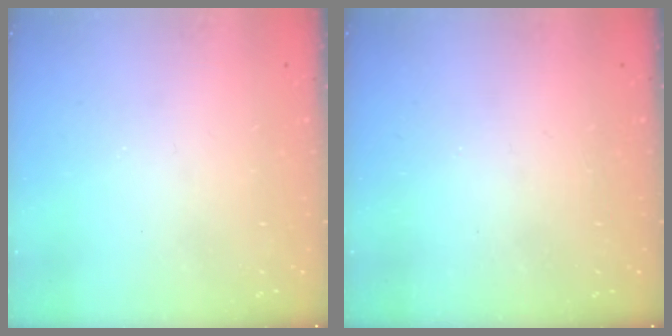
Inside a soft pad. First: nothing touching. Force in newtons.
{"total": 3.1, "press": 3.0, "slide": 0.4}